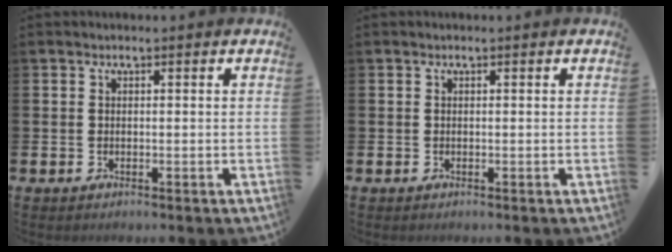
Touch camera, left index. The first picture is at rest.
{"total": 0.0}